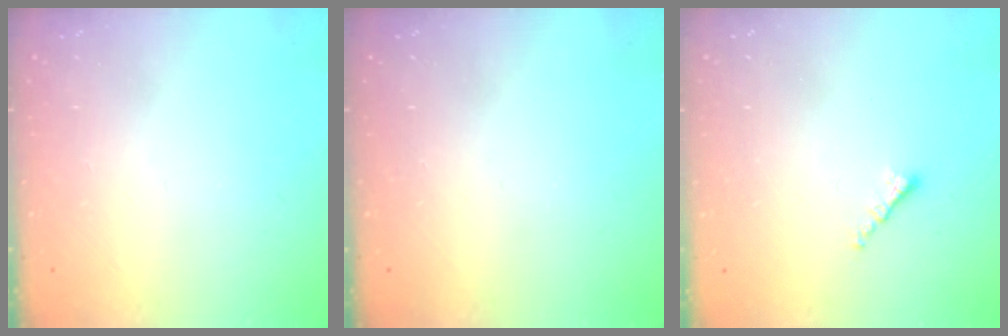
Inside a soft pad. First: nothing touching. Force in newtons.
{"total": 0.0}
{"total": 1.3, "press": 1.2, "slide": 0.5}